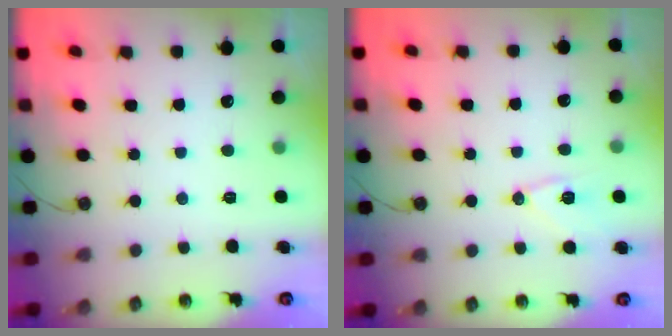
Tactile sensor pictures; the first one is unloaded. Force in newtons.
{"total": 10.0, "press": 10.0, "slide": 0.4}